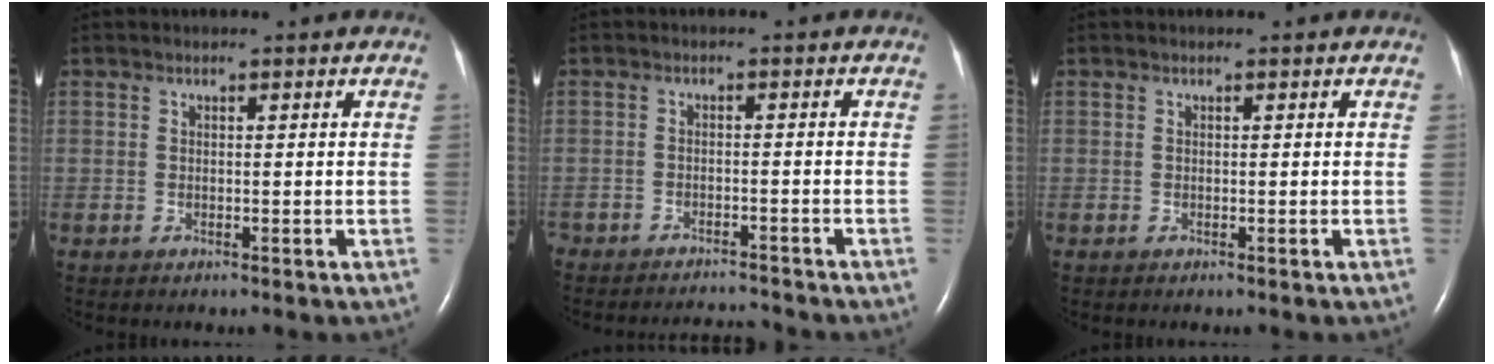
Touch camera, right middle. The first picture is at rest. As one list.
[{"total": 5.6, "force": [-5.6, 0.3, 0.3], "torque": [-0.004, -0.005, -0.084]}, {"total": 0.0}]